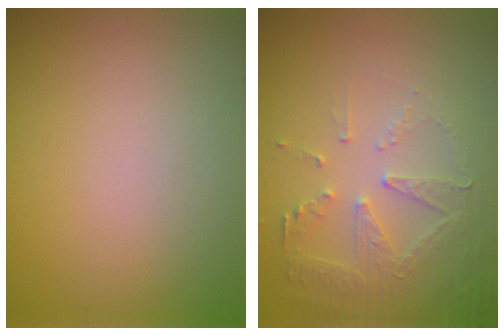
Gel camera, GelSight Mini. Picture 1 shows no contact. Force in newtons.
{"total": 5.2, "press": 3.6, "slide": 3.8}